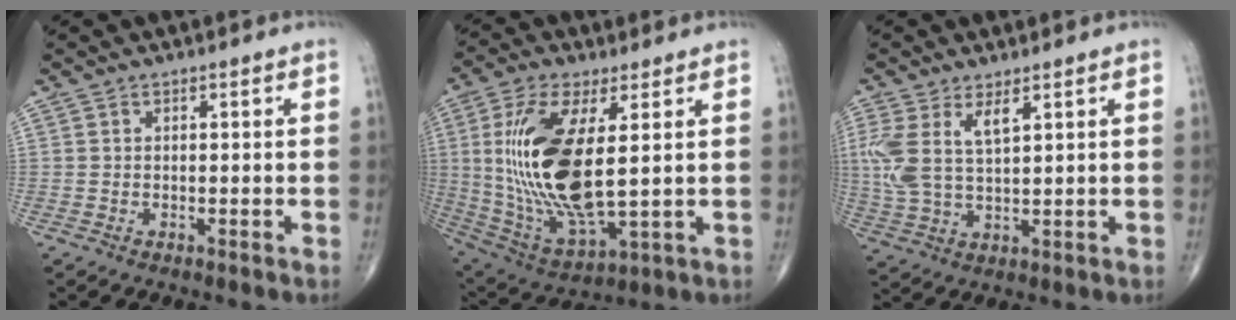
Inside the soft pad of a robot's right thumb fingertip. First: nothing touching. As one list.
[{"total": 20.3, "force": [2.6, 7.7, 18.5], "torque": [-0.390, -0.024, 0.061]}, {"total": 8.6, "force": [3.4, 3.5, 7.1], "torque": [-0.168, -0.006, 0.077]}]